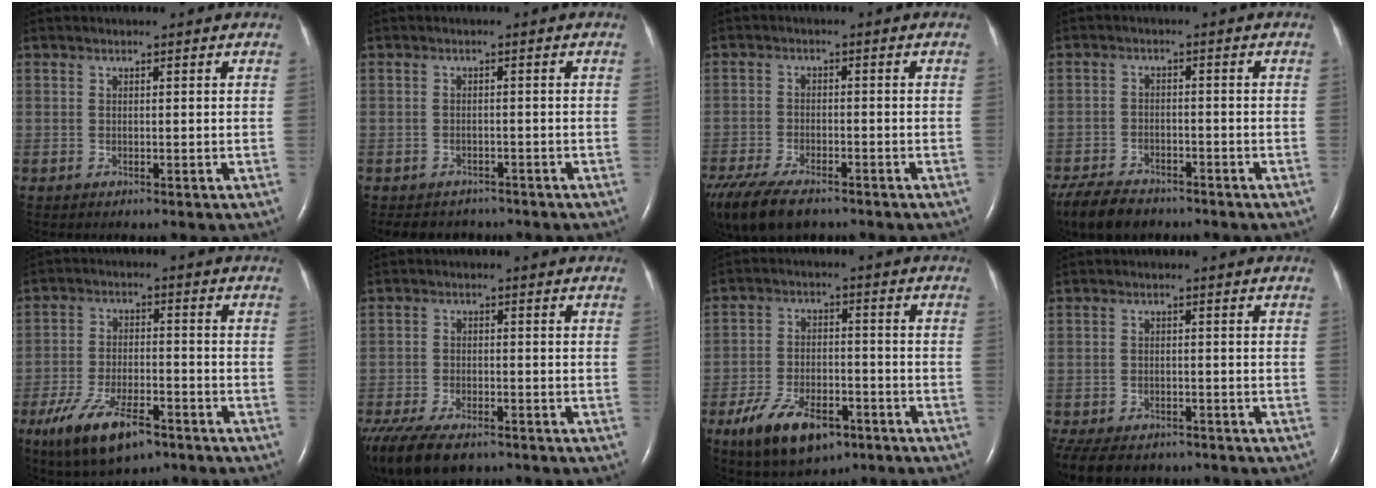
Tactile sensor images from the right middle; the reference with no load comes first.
{"total": 5.7, "force": [-5.0, 2.7, 0.8], "torque": [-0.010, -0.001, -0.062]}
{"total": 13.4, "force": [-9.7, 5.2, 7.6], "torque": [-0.173, -0.024, -0.159]}
{"total": 8.3, "force": [-6.7, 3.3, 3.4], "torque": [-0.063, -0.013, -0.114]}
{"total": 11.3, "force": [-6.9, 4.0, 8.0], "torque": [-0.155, -0.011, -0.116]}
{"total": 14.1, "force": [-10.2, 5.8, 7.8], "torque": [-0.185, -0.025, -0.162]}
{"total": 11.4, "force": [-6.7, 5.4, 7.5], "torque": [-0.140, -0.005, -0.110]}
{"total": 13.9, "force": [-10.5, 7.1, 5.7], "torque": [-0.155, -0.022, -0.140]}